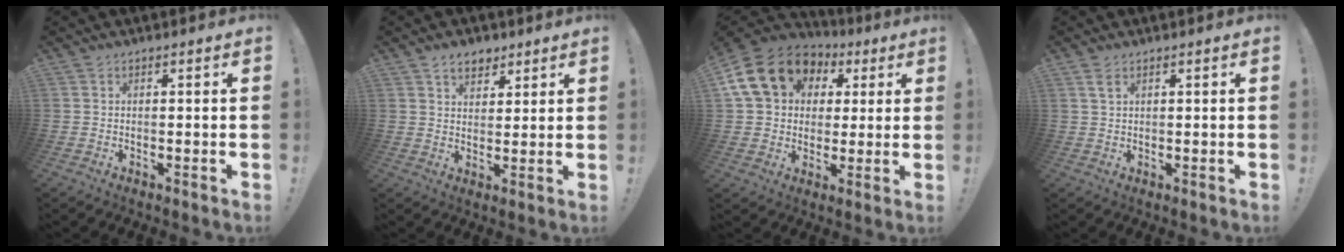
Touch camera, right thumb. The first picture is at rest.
{"total": 6.1, "force": [3.9, 4.2, 2.2], "torque": [-0.026, -0.018, 0.070]}
{"total": 18.9, "force": [6.6, 14.7, 9.9], "torque": [-0.167, -0.011, 0.135]}
{"total": 2.6, "force": [1.4, 1.1, 1.9], "torque": [-0.031, -0.003, 0.025]}